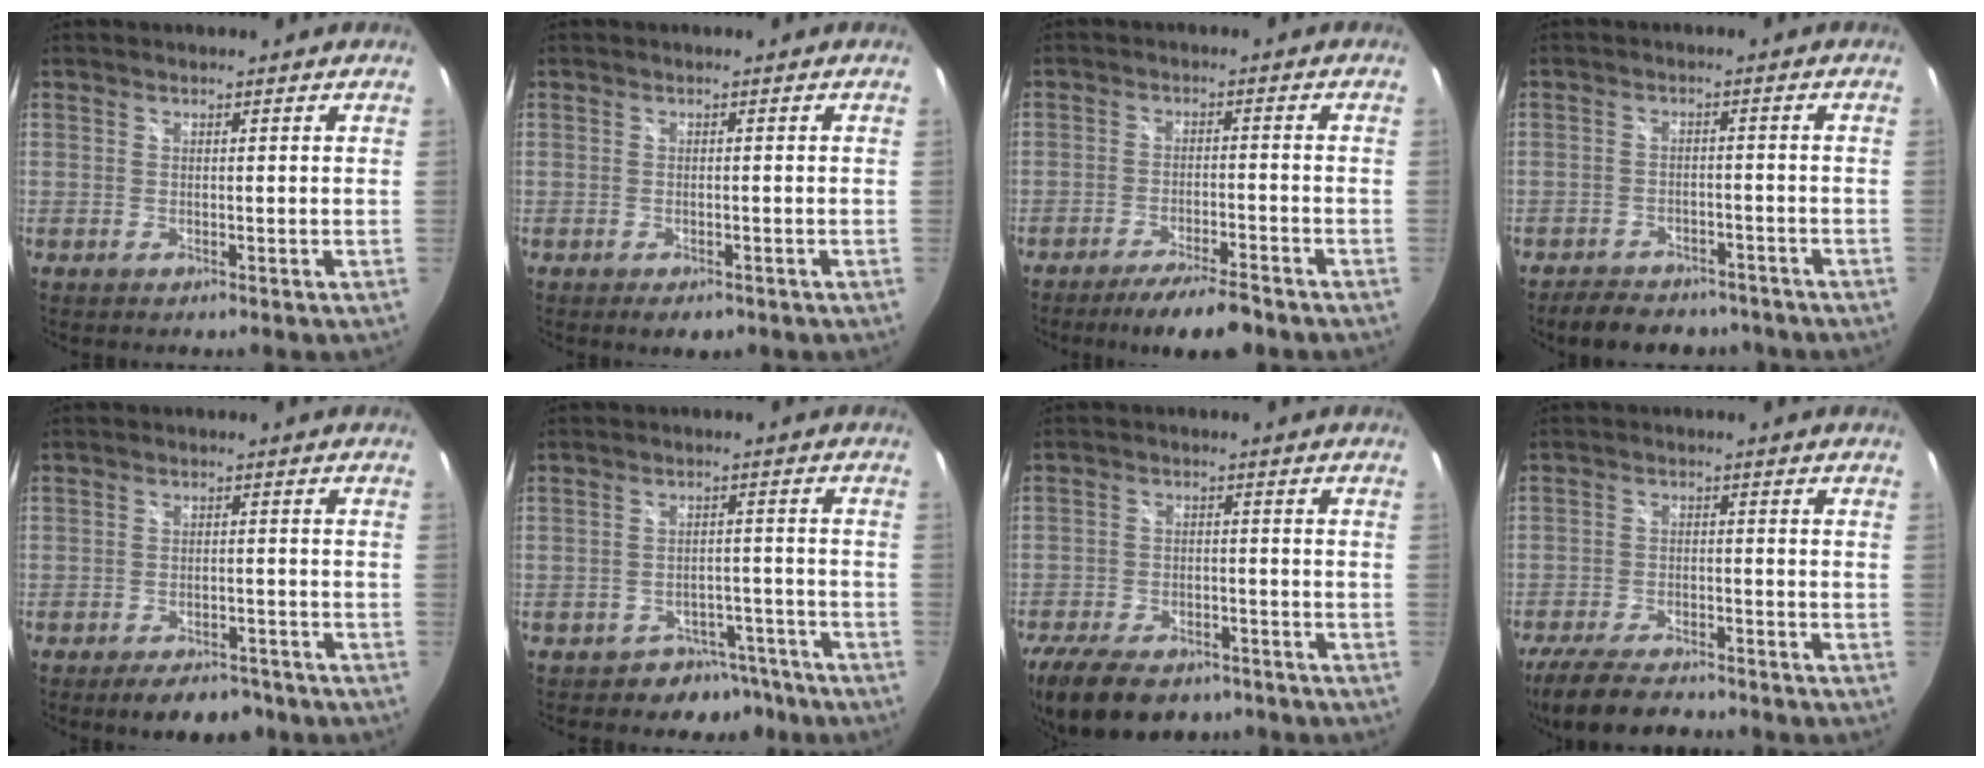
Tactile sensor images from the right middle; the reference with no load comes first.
{"total": 2.9, "force": [-1.9, 1.5, 1.6], "torque": [-0.029, -0.013, -0.025]}
{"total": 8.3, "force": [-7.0, 1.1, 4.3], "torque": [-0.090, -0.010, -0.110]}
{"total": 10.4, "force": [-8.6, 4.7, 3.5], "torque": [-0.081, 0.007, -0.115]}
{"total": 7.4, "force": [-5.8, 3.4, 3.1], "torque": [-0.065, 0.008, -0.077]}
{"total": 7.3, "force": [-5.8, 4.4, 0.5], "torque": [-0.002, 0.027, -0.070]}
{"total": 15.6, "force": [-11.5, 7.3, 7.6], "torque": [-0.178, -0.024, -0.182]}
{"total": 12.3, "force": [-10.4, 3.7, 5.6], "torque": [-0.135, -0.027, -0.175]}